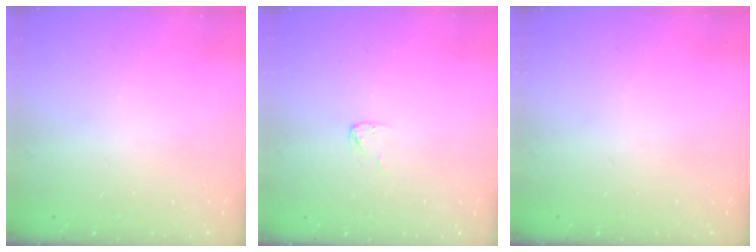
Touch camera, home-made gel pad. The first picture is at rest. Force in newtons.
{"total": 3.2, "press": 3.1, "slide": 0.3}
{"total": 0.0}